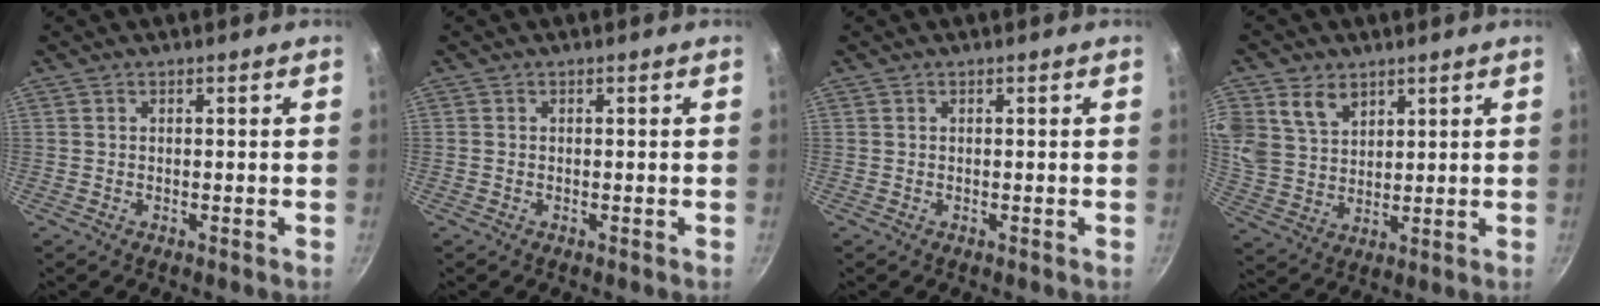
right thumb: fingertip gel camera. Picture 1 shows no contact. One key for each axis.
{"total": 0.0}
{"total": 0.0}
{"total": 10.8, "fx": 5.2, "fy": 7.9, "fz": 5.1, "tx": -0.094, "ty": -0.014, "tz": 0.110}